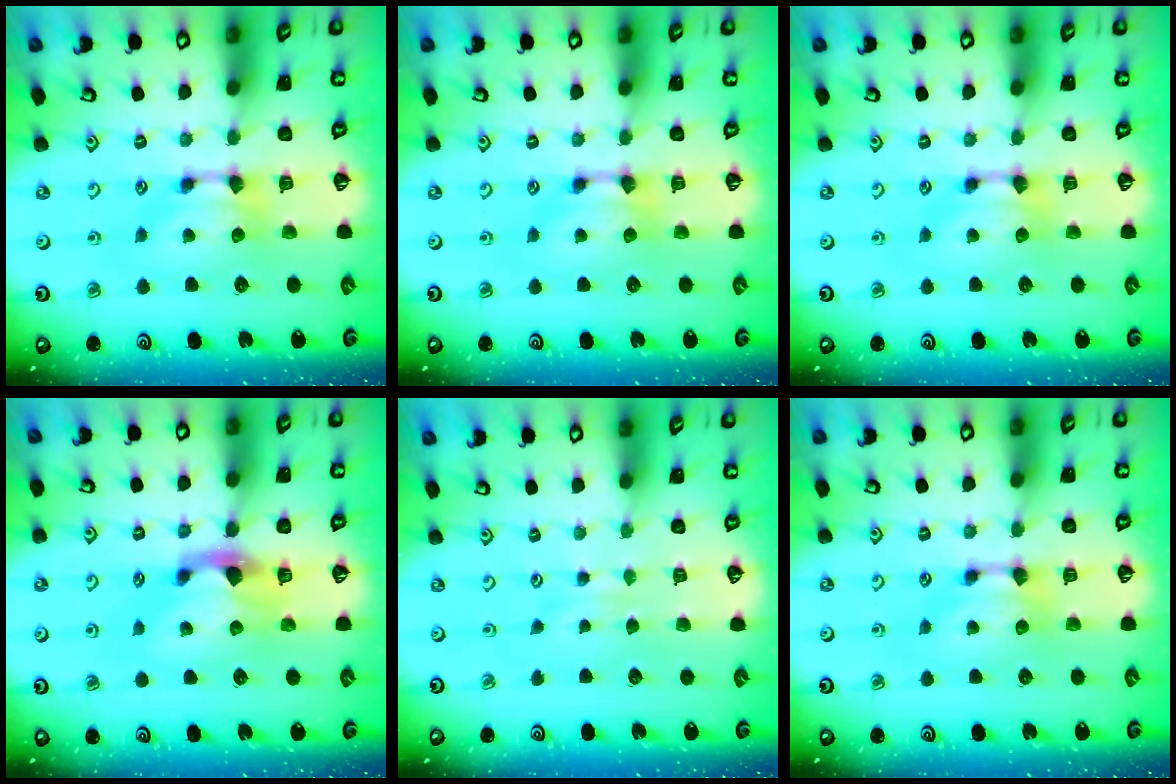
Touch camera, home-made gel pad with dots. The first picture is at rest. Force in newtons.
{"total": 0.0}
{"total": 0.0}
{"total": 2.2, "press": 1.9, "slide": 1.2}
{"total": 2.4, "press": 2.4, "slide": 0.2}
{"total": 0.0}